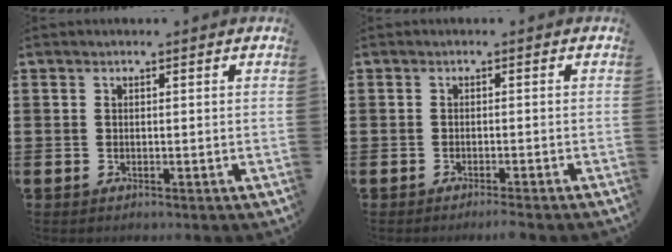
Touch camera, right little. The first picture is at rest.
{"total": 1.0, "force": [-0.9, -0.2, 0.4], "torque": [-0.005, -0.002, -0.018]}